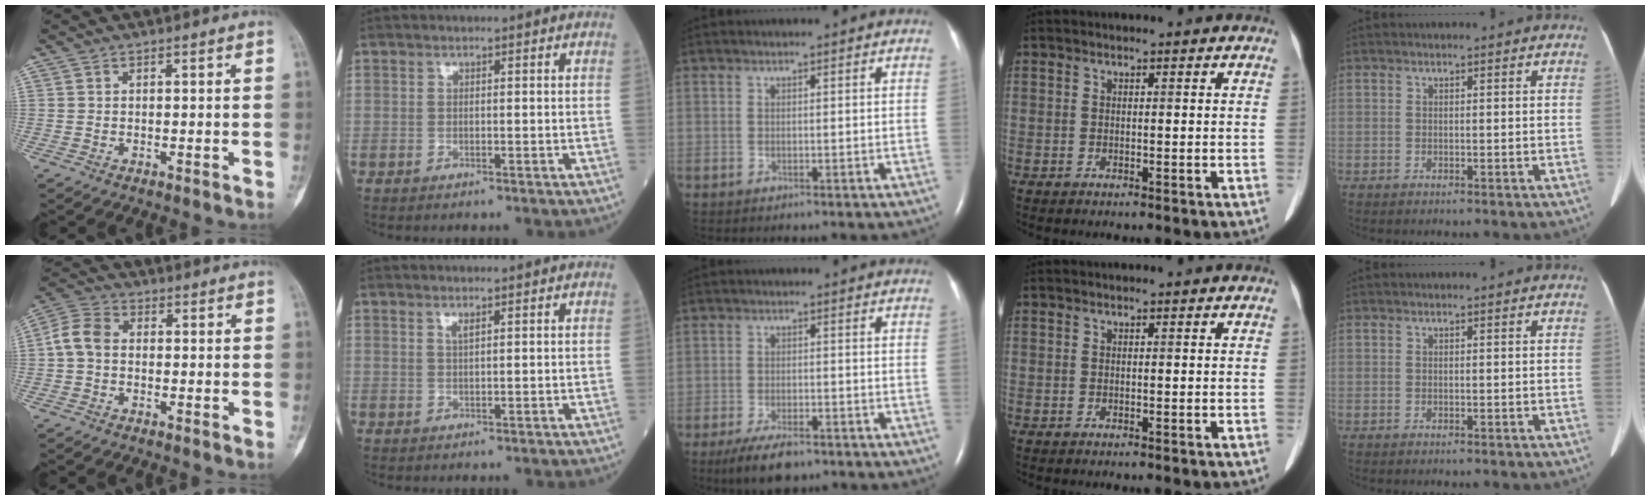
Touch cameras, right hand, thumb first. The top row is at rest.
{"thumb": {"total": 5.9, "force": [-0.4, 4.3, 4.0], "torque": [-0.074, 0.017, -0.021]}, "index": {"total": 1.0, "force": [0.6, 0.1, 0.7], "torque": [-0.017, -0.004, 0.012]}, "middle": {"total": 6.2, "force": [-4.5, 2.0, 3.8], "torque": [-0.073, -0.009, -0.075]}}